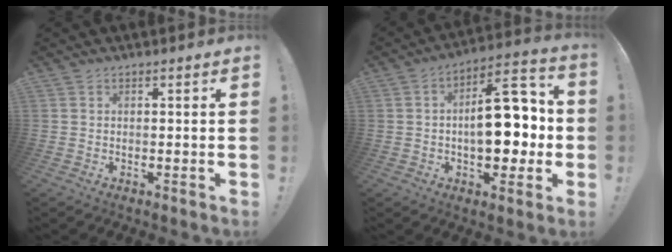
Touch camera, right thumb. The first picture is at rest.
{"total": 17.8, "force": [-1.1, 9.5, 15.0], "torque": [-0.208, 0.015, -0.018]}